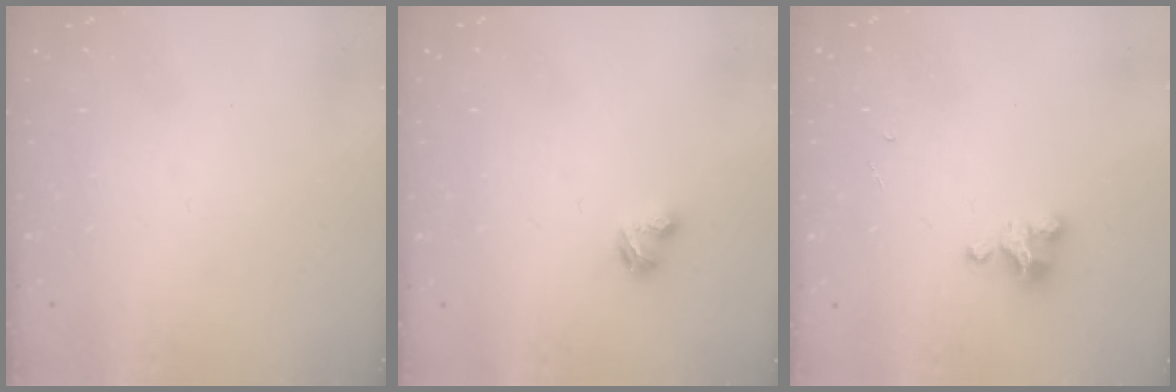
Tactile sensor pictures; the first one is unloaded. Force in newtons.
{"total": 1.9, "press": 1.8, "slide": 0.4}
{"total": 2.9, "press": 2.9, "slide": 0.3}